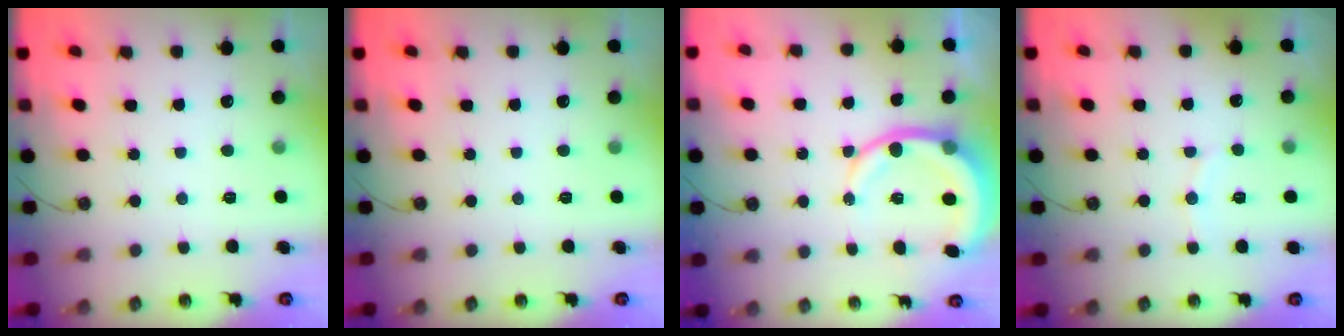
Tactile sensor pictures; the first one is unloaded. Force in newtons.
{"total": 0.0}
{"total": 10.7, "press": 10.5, "slide": 2.4}
{"total": 5.0, "press": 4.9, "slide": 1.1}